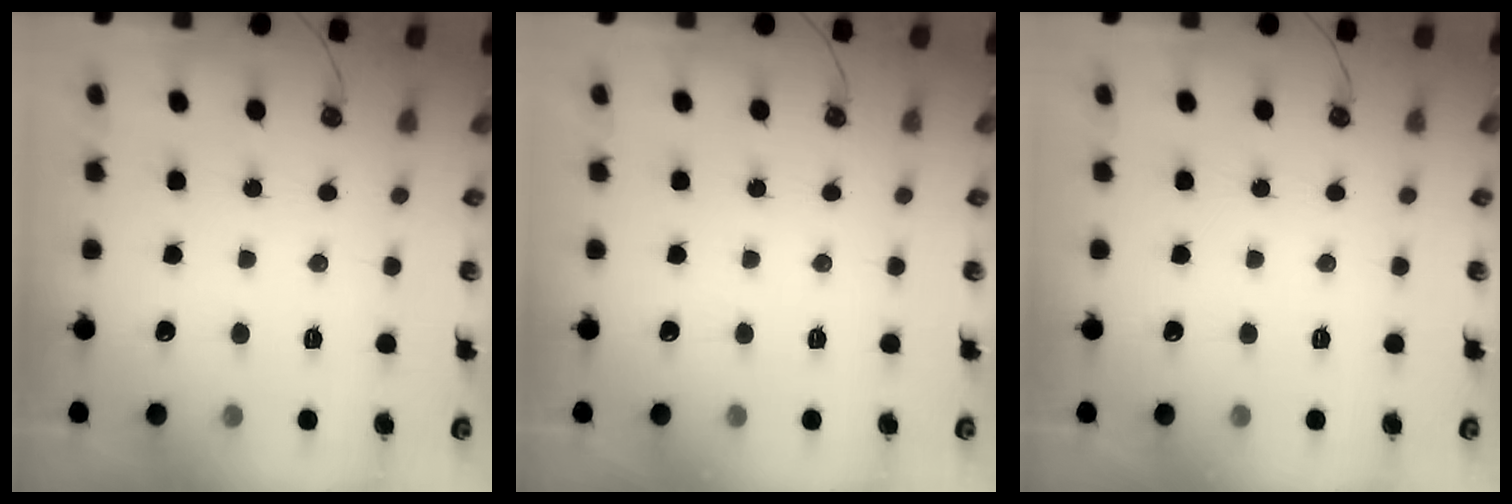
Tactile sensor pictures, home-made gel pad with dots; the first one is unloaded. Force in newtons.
{"total": 0.0}
{"total": 0.0}